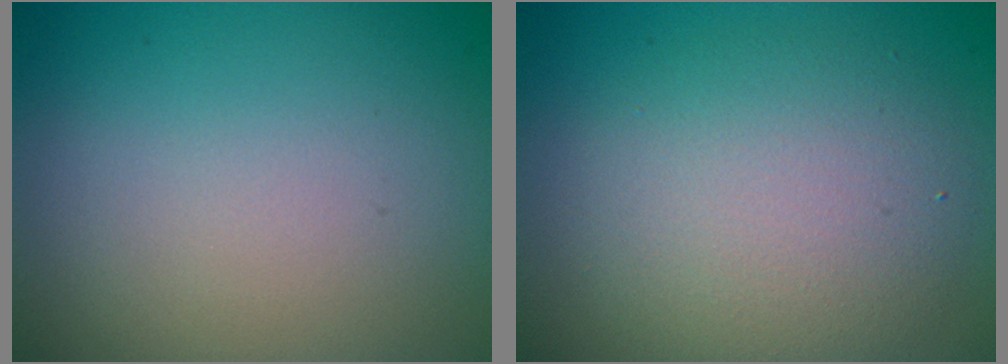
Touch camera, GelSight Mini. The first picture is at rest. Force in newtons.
{"total": 5.1, "press": 5.1, "slide": 0.3}